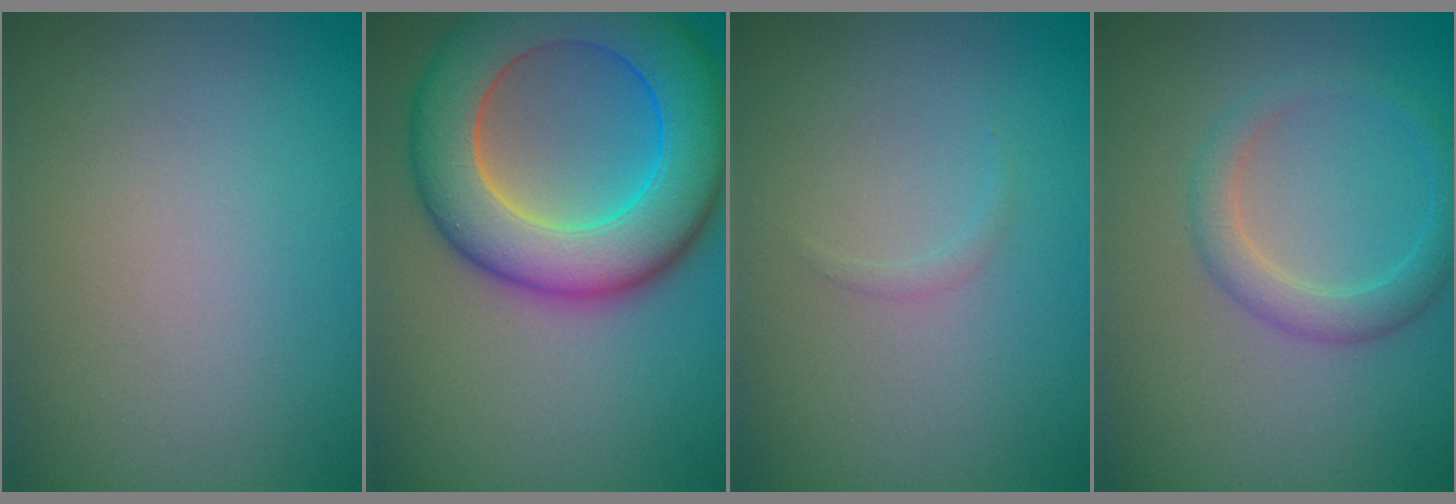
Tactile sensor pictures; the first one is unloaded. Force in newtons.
{"total": 11.3, "press": 11.3, "slide": 0.3}
{"total": 0.6, "press": 0.6, "slide": 0.1}
{"total": 2.7, "press": 2.7, "slide": 0.1}